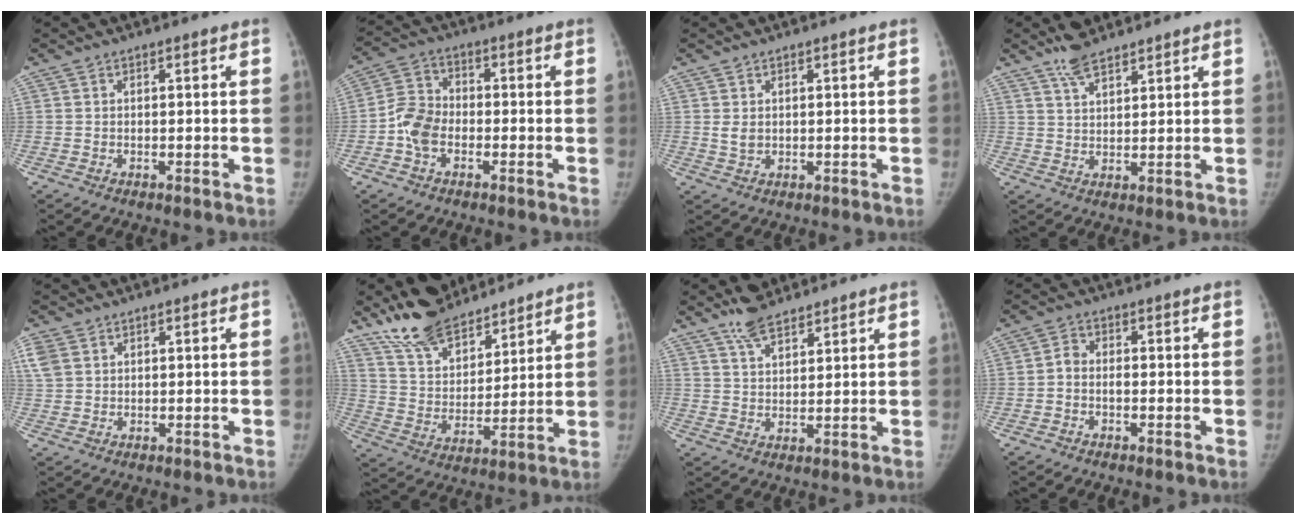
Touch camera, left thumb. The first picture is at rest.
{"total": 7.2, "force": [-2.3, 5.1, 4.6], "torque": [-0.078, 0.021, -0.056]}
{"total": 2.0, "force": [0.4, 1.5, 1.3], "torque": [-0.015, -0.009, 0.012]}
{"total": 5.3, "force": [4.4, 1.9, 2.4], "torque": [-0.031, -0.025, 0.082]}
{"total": 4.9, "force": [2.1, 3.5, 2.8], "torque": [-0.076, 0.011, 0.051]}
{"total": 14.3, "force": [12.0, 6.0, 5.1], "torque": [-0.055, -0.063, 0.221]}
{"total": 6.5, "force": [5.3, 2.5, 2.7], "torque": [-0.032, -0.029, 0.099]}
{"total": 2.6, "force": [-0.8, 1.6, 1.8], "torque": [-0.026, 0.013, -0.022]}